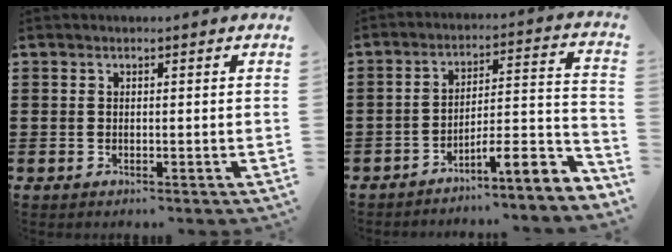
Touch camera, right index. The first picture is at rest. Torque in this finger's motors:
{"motor_torque": [-0.35, 0.43, 0.44, 0.11]}